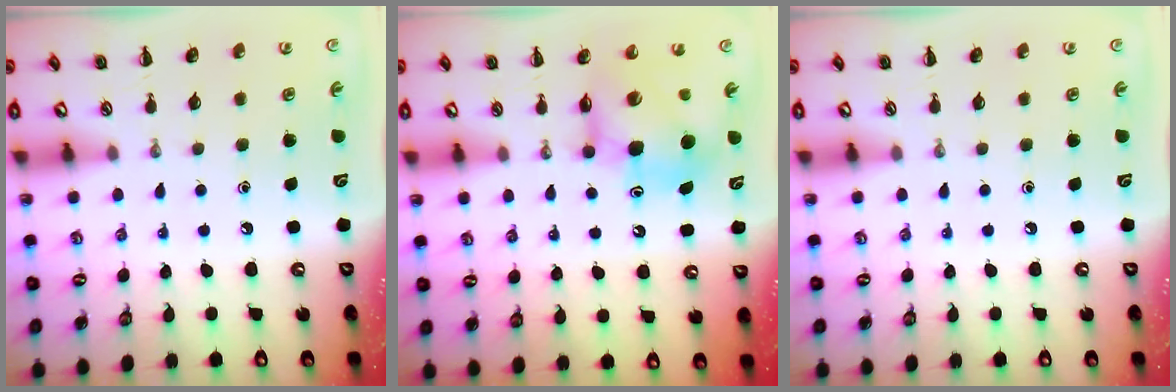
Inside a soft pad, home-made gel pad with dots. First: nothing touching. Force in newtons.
{"total": 9.1, "press": 9.0, "slide": 1.6}
{"total": 0.0}